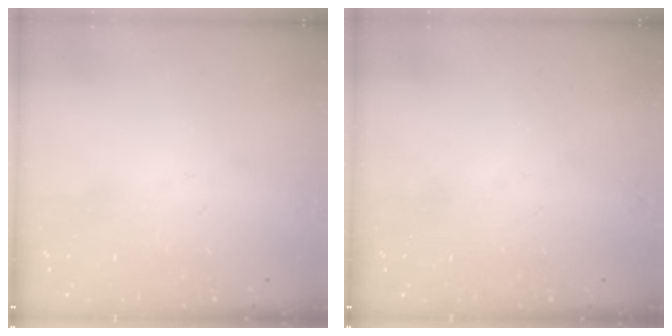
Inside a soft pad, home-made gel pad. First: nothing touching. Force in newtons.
{"total": 0.0}